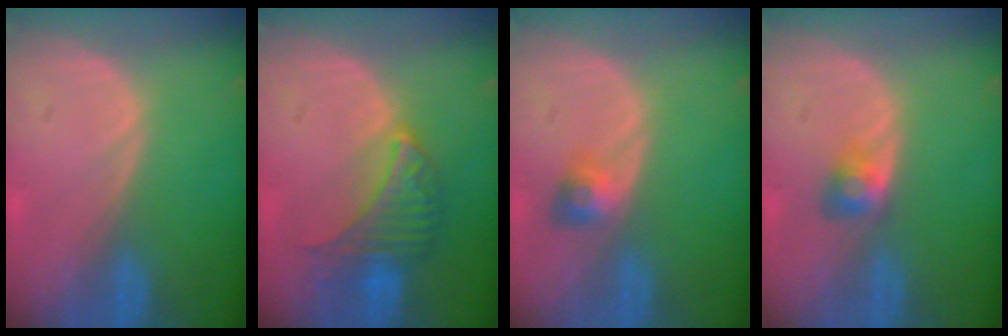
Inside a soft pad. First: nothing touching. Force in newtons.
{"total": 6.5, "press": 6.5, "slide": 0.6}
{"total": 3.0, "press": 2.6, "slide": 1.3}
{"total": 2.7, "press": 2.5, "slide": 1.1}